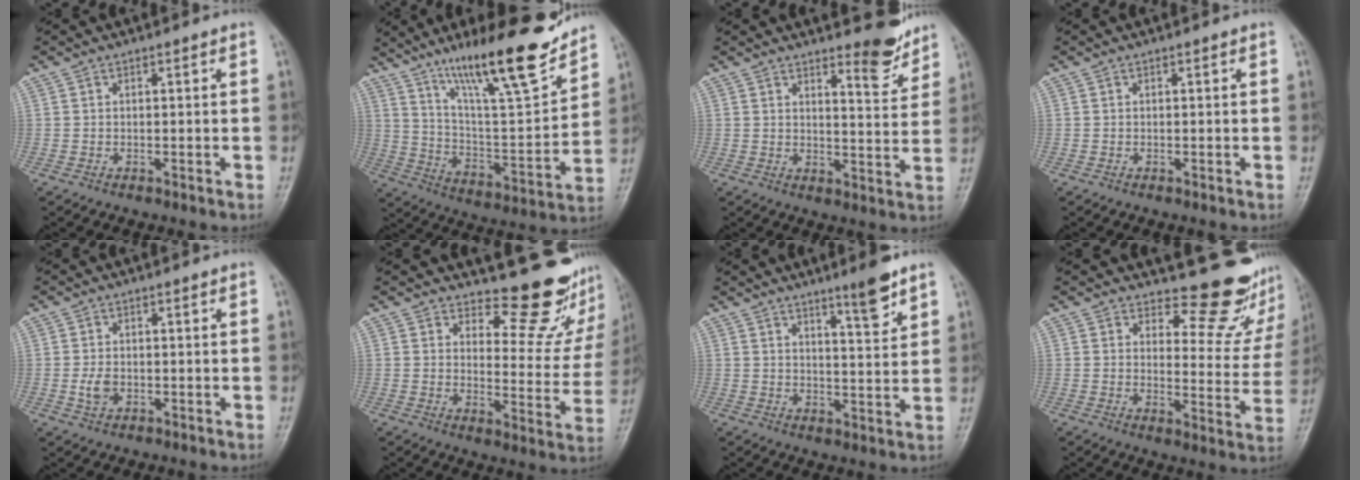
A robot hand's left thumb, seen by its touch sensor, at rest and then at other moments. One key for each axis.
{"total": 21.8, "fx": 15.5, "fy": 4.1, "fz": 14.8, "tx": -0.210, "ty": -0.078, "tz": 0.264}
{"total": 6.9, "fx": 5.6, "fy": 1.8, "fz": 3.5, "tx": -0.030, "ty": -0.051, "tz": 0.081}
{"total": 0.0}
{"total": 2.6, "fx": -0.5, "fy": 1.8, "fz": 1.8, "tx": -0.032, "ty": 0.000, "tz": -0.009}
{"total": 13.6, "fx": 12.7, "fy": 4.0, "fz": 2.9, "tx": 0.006, "ty": -0.140, "tz": 0.152}
{"total": 6.6, "fx": 4.8, "fy": 0.7, "fz": 4.5, "tx": -0.062, "ty": -0.039, "tz": 0.074}
{"total": 12.6, "fx": 11.7, "fy": 4.0, "fz": 2.4, "tx": 0.011, "ty": -0.127, "tz": 0.135}